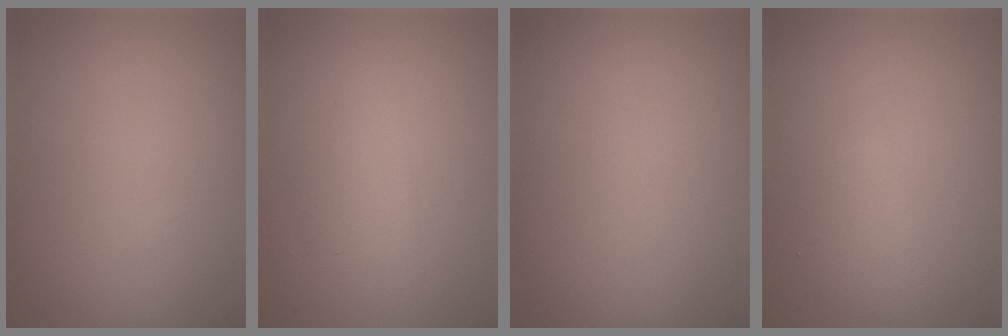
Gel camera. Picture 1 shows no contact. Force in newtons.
{"total": 1.8, "press": 1.8, "slide": 0.1}
{"total": 0.0}
{"total": 2.0, "press": 2.0, "slide": 0.0}